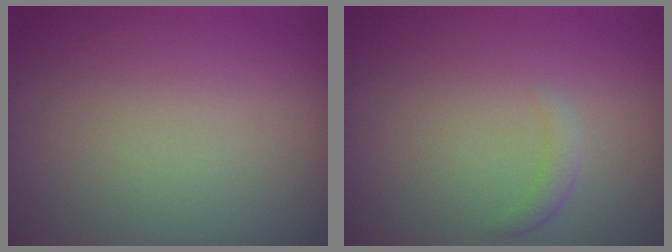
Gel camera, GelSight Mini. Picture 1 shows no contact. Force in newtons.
{"total": 1.1, "press": 1.1, "slide": 0.0}